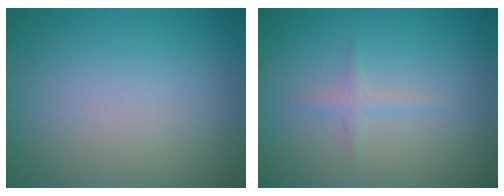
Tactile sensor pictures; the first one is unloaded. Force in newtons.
{"total": 1.1, "press": 1.1, "slide": 0.1}